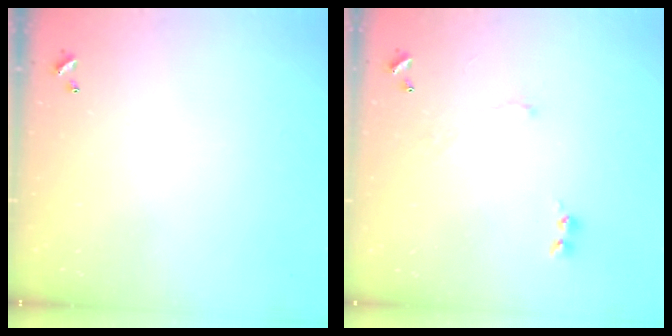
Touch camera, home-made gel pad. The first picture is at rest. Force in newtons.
{"total": 2.1, "press": 2.0, "slide": 0.7}